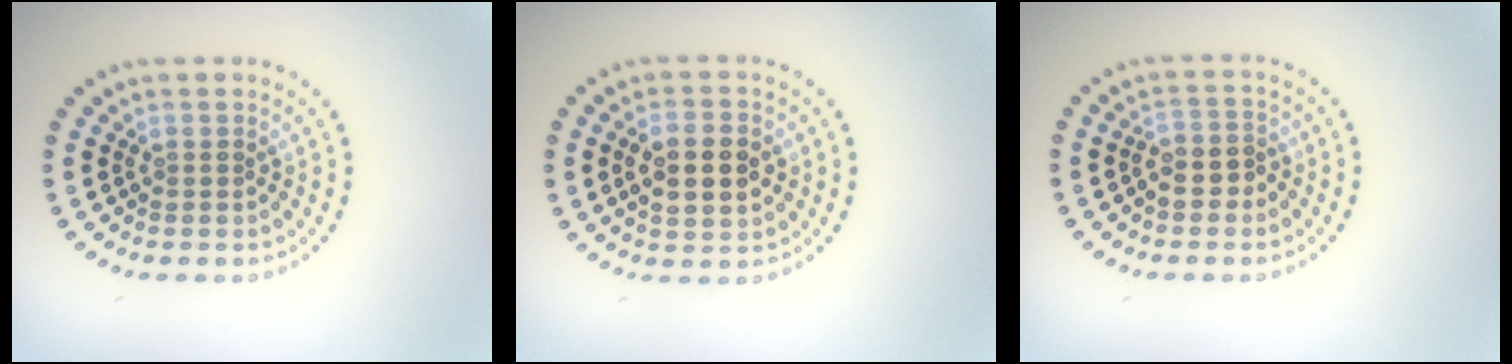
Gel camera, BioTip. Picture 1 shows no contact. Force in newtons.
{"total": 4.4, "press": 4.4, "slide": 0.3}
{"total": 2.3, "press": 2.1, "slide": 0.8}